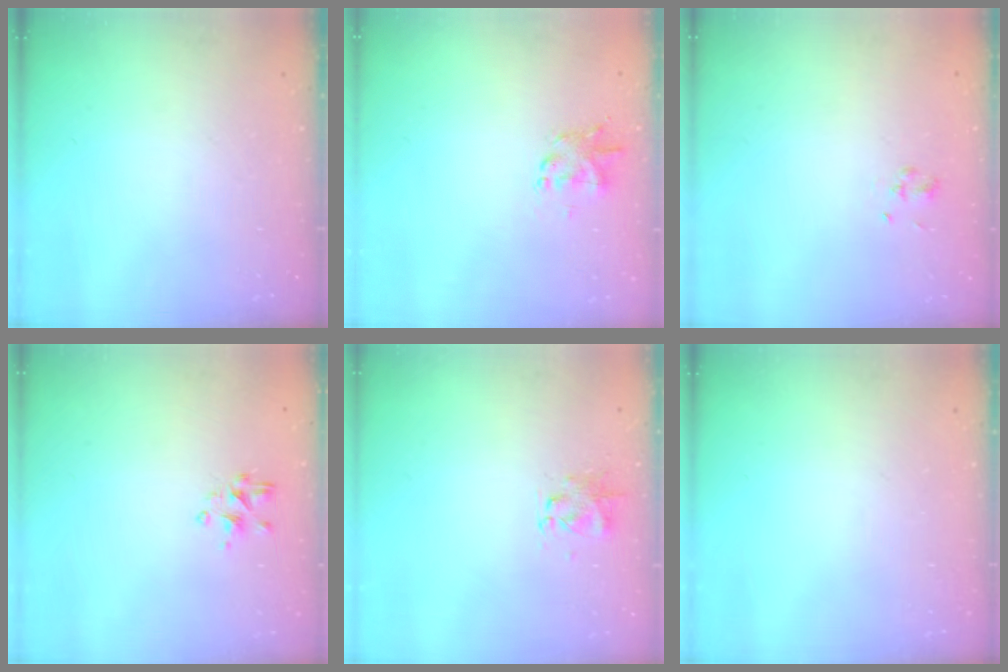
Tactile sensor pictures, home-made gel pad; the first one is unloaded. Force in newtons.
{"total": 1.4, "press": 1.3, "slide": 0.5}
{"total": 1.4, "press": 1.3, "slide": 0.4}
{"total": 2.1, "press": 1.9, "slide": 0.9}
{"total": 2.8, "press": 2.6, "slide": 0.8}
{"total": 0.0}